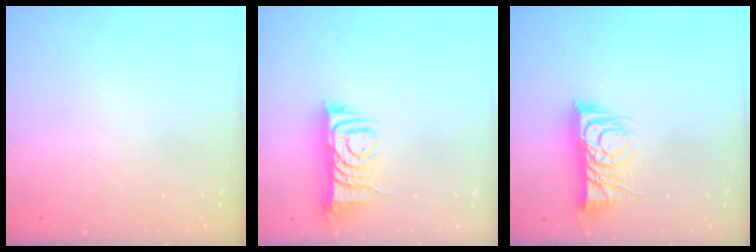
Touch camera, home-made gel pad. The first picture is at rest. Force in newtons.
{"total": 7.9, "press": 7.9, "slide": 1.0}
{"total": 9.7, "press": 9.7, "slide": 0.6}